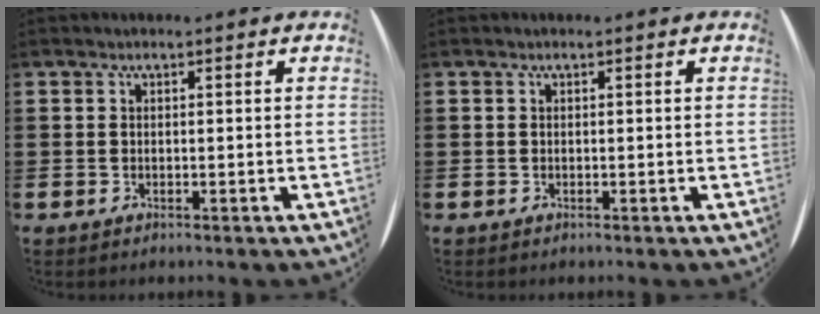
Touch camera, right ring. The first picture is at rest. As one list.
[{"total": 0.0}]